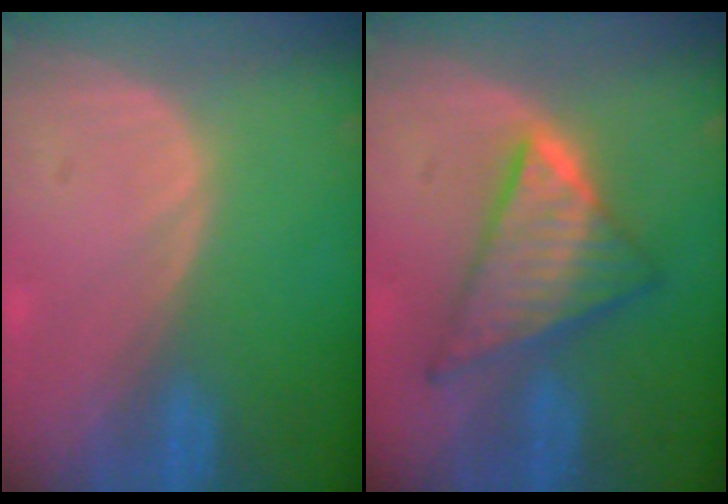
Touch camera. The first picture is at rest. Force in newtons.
{"total": 8.8, "press": 8.8, "slide": 0.6}